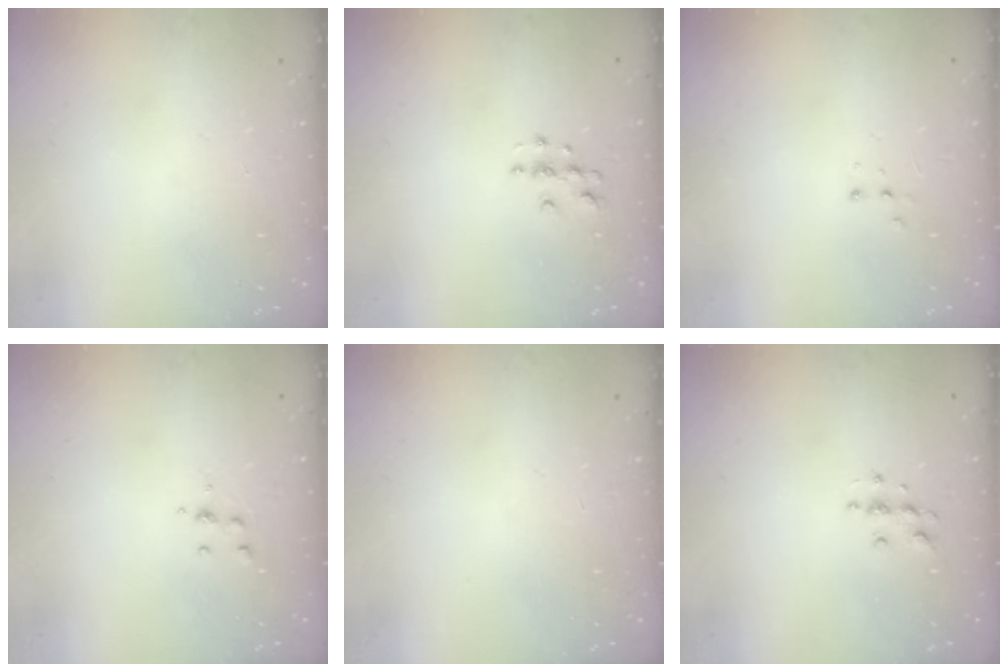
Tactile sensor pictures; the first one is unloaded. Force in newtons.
{"total": 3.7, "press": 3.7, "slide": 0.2}
{"total": 2.7, "press": 2.7, "slide": 0.5}
{"total": 4.1, "press": 4.1, "slide": 0.6}
{"total": 0.0}
{"total": 4.9, "press": 4.8, "slide": 0.6}